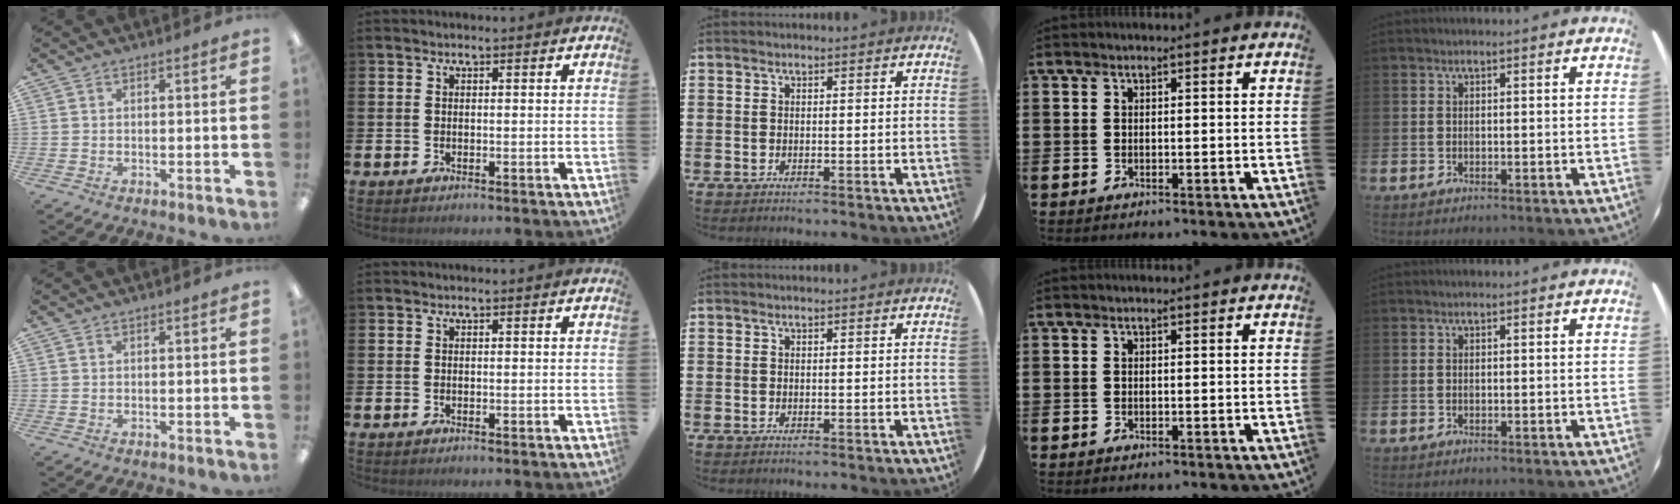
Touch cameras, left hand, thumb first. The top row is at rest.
{}